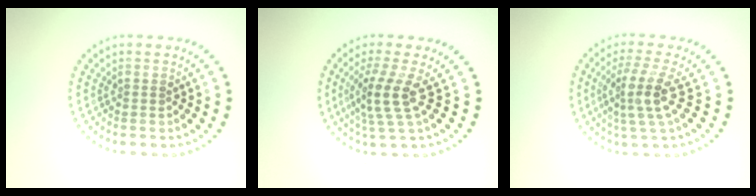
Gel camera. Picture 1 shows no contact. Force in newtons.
{"total": 3.4, "press": 2.8, "slide": 1.9}
{"total": 3.7, "press": 2.8, "slide": 2.4}